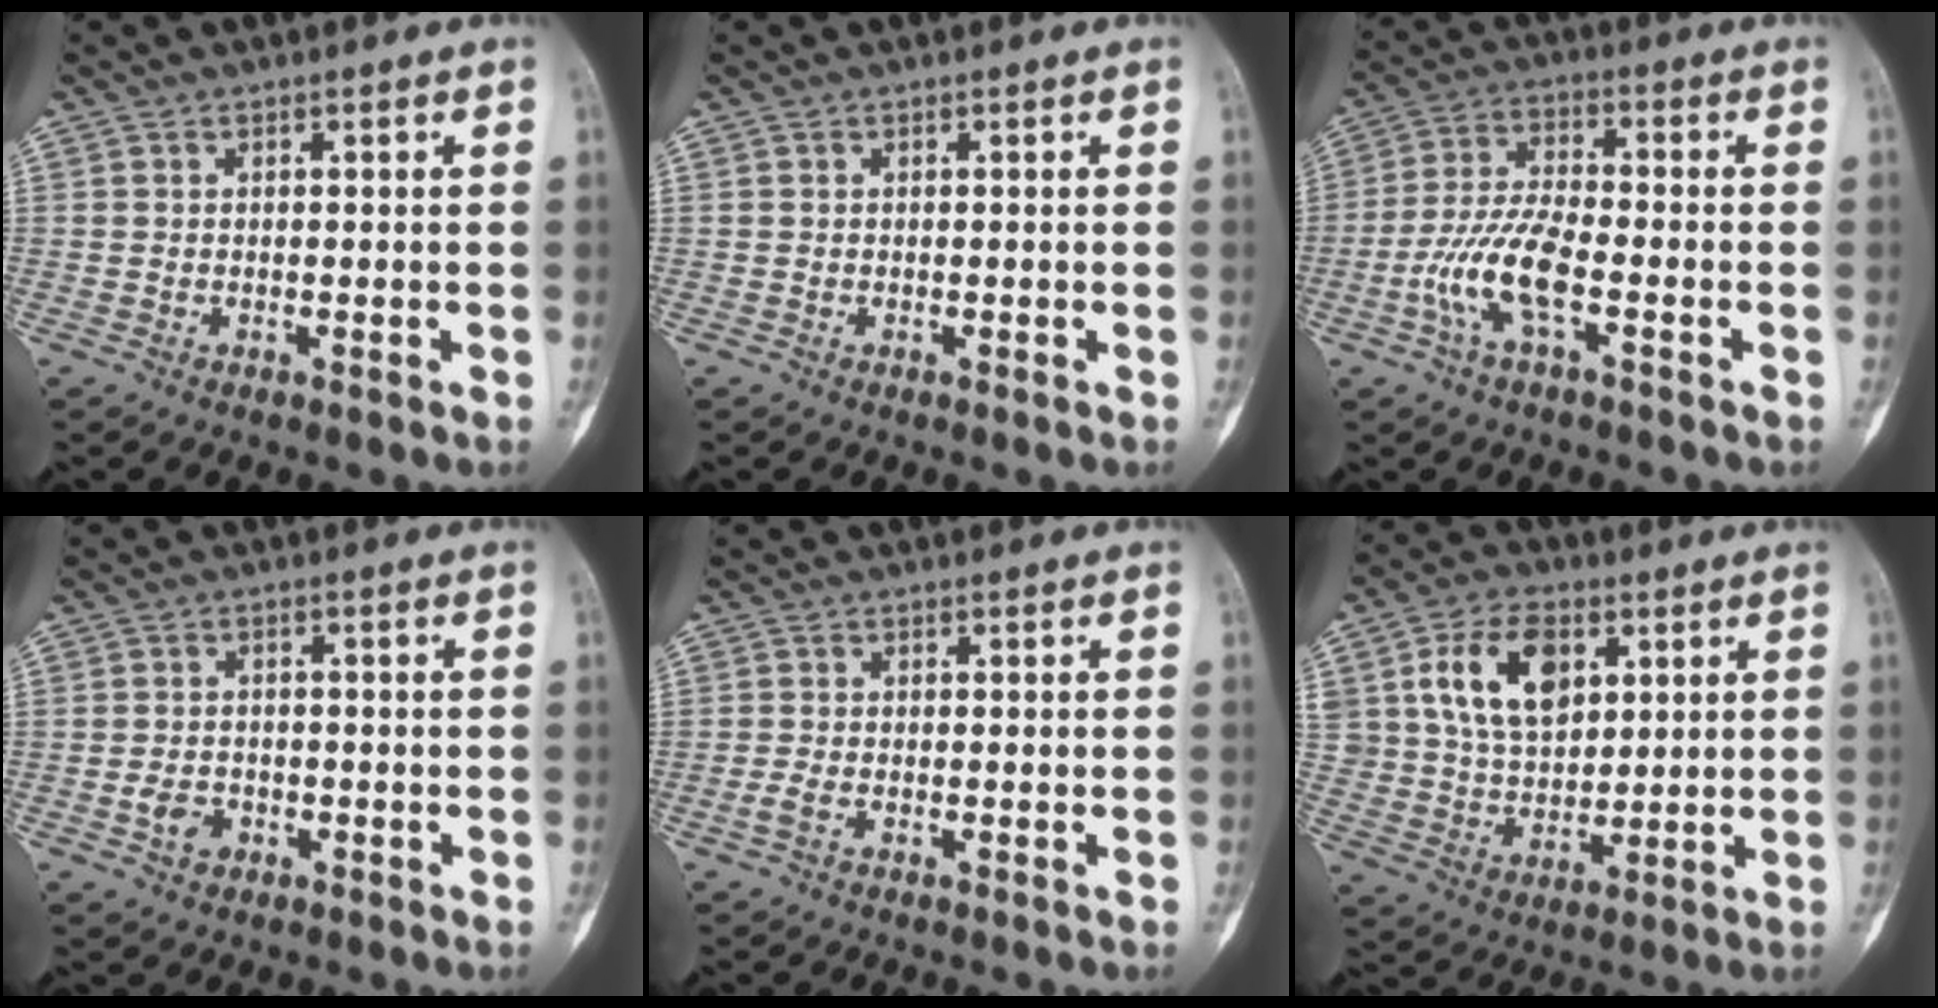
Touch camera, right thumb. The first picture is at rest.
{"total": 0.0}
{"total": 9.7, "force": [-3.5, 3.4, 8.4], "torque": [-0.183, 0.027, -0.070]}
{"total": 3.2, "force": [-1.3, 2.5, 1.7], "torque": [-0.023, 0.010, -0.021]}
{"total": 1.5, "force": [-0.7, 0.5, 1.2], "torque": [-0.034, -0.003, -0.018]}
{"total": 13.3, "force": [4.7, 8.7, 8.9], "torque": [-0.132, -0.011, 0.090]}